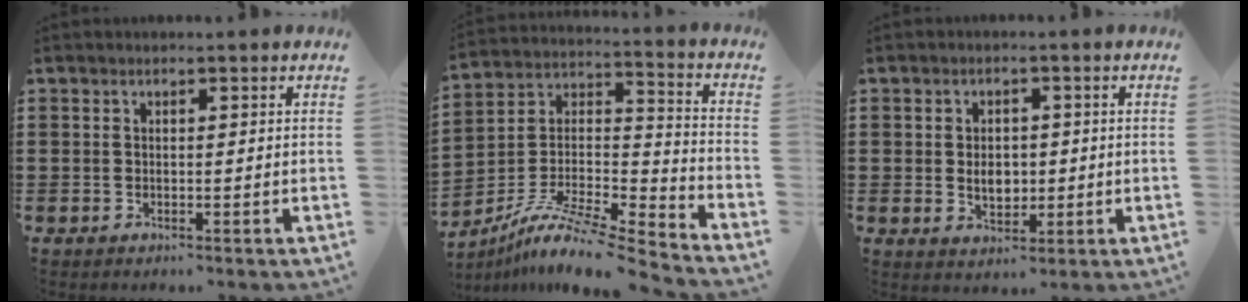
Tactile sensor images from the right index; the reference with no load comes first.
{"total": 9.9, "force": [-8.0, 1.3, 5.7], "torque": [-0.112, 0.001, -0.163]}
{"total": 3.8, "force": [-0.2, 2.6, 2.8], "torque": [-0.045, -0.002, -0.008]}